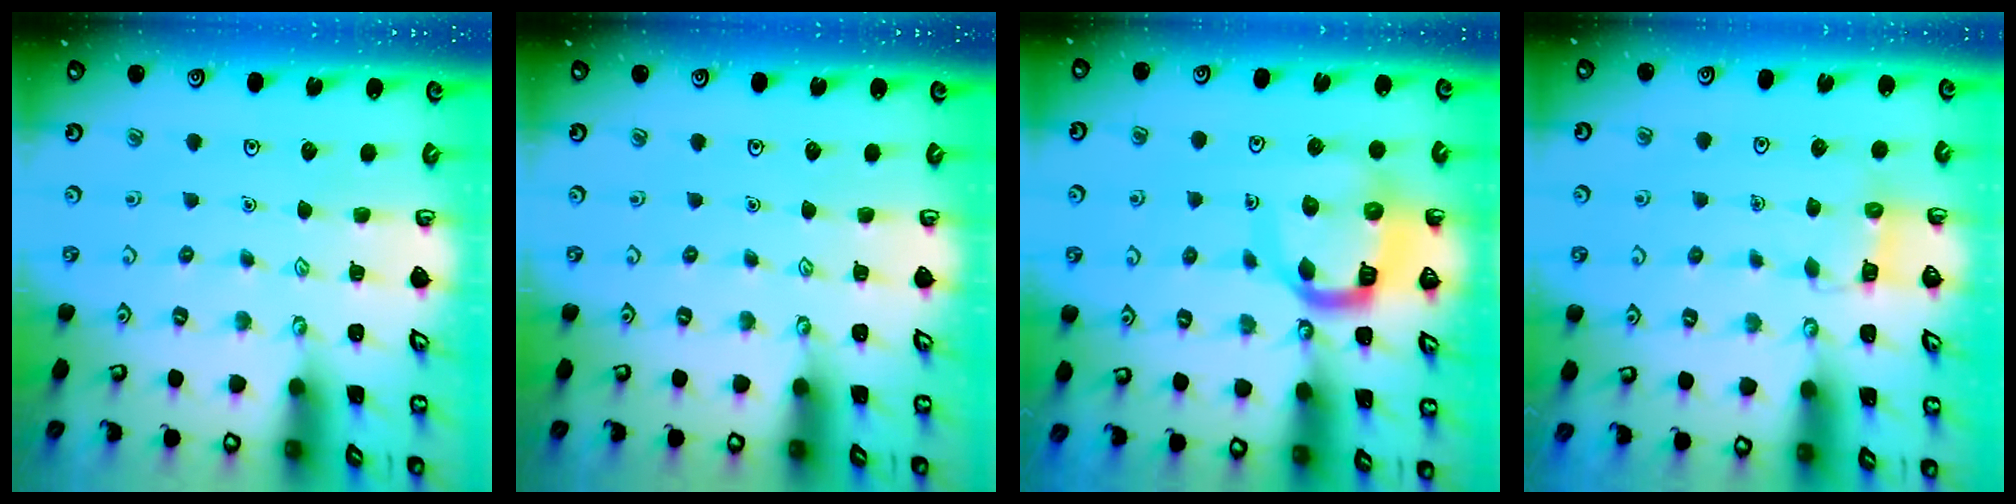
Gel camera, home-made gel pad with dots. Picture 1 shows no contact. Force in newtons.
{"total": 0.0}
{"total": 13.1, "press": 13.0, "slide": 1.5}
{"total": 4.5, "press": 4.5, "slide": 0.4}